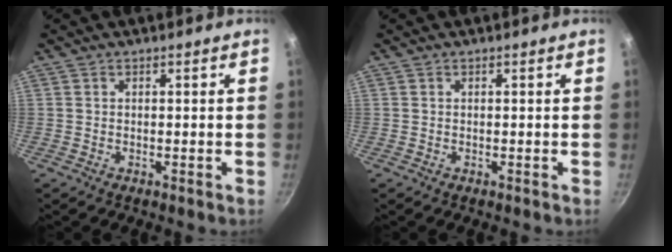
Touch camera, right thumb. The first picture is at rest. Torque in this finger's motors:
{"motor_torque": [-0.15, -0.15, 0.10, -0.03, 0.00]}